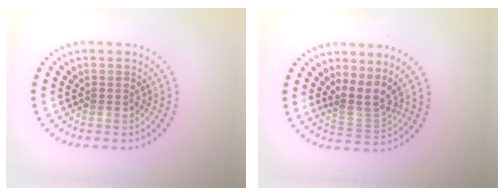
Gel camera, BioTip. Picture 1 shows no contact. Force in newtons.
{"total": 2.9, "press": 1.9, "slide": 2.2}